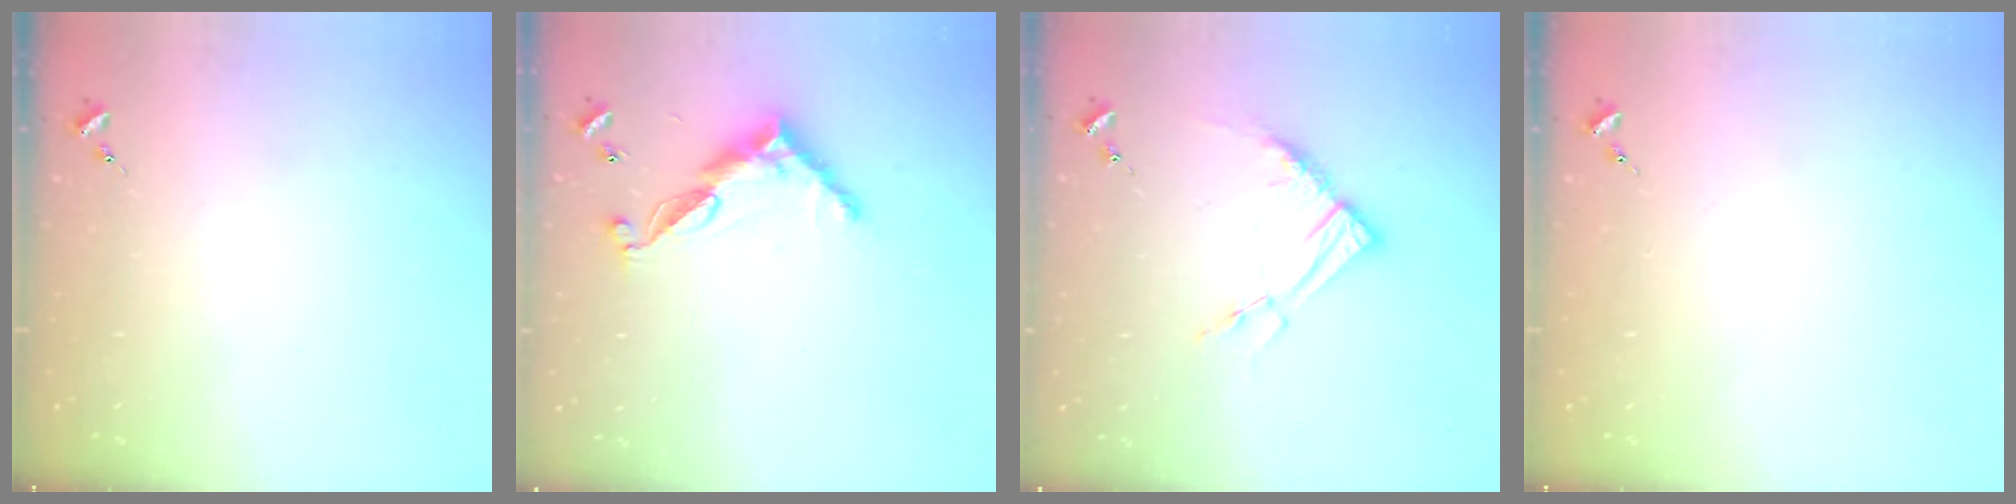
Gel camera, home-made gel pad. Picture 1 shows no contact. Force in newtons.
{"total": 11.6, "press": 11.6, "slide": 0.3}
{"total": 10.3, "press": 10.2, "slide": 1.0}
{"total": 0.0}